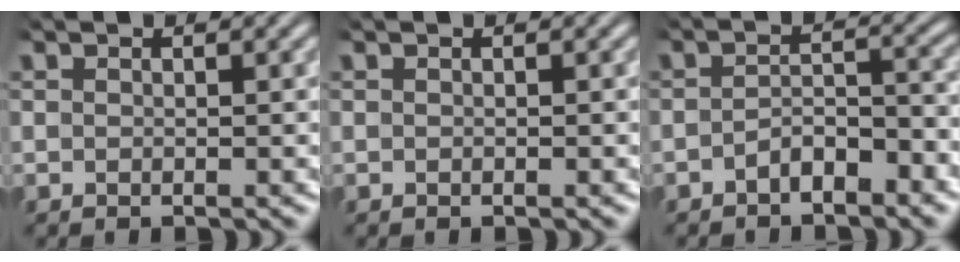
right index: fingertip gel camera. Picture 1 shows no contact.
{"total": 0.0}
{"total": 3.0, "force": [-2.5, 1.0, 1.3], "torque": [-0.015, -0.008, -0.043]}